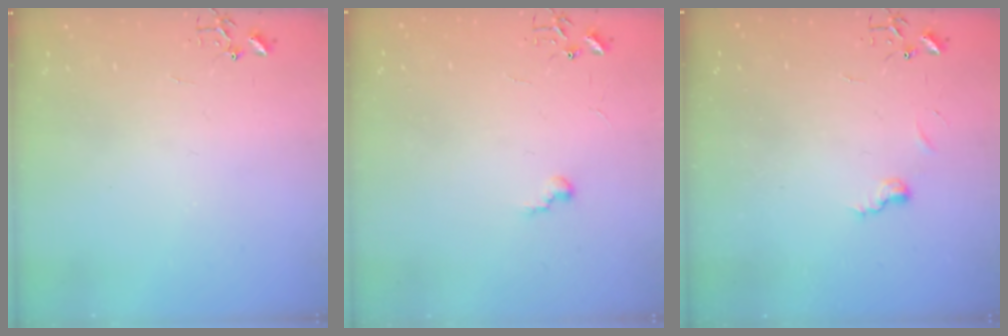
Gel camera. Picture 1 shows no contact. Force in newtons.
{"total": 5.7, "press": 5.7, "slide": 0.5}
{"total": 5.5, "press": 5.5, "slide": 0.6}